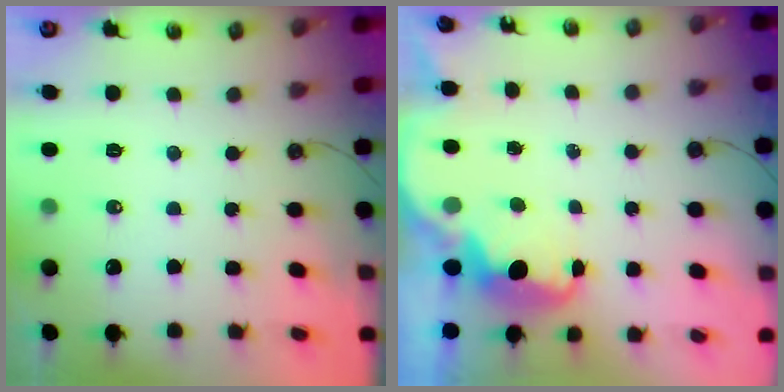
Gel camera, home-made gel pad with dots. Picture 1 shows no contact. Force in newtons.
{"total": 2.8, "press": 2.8, "slide": 0.4}